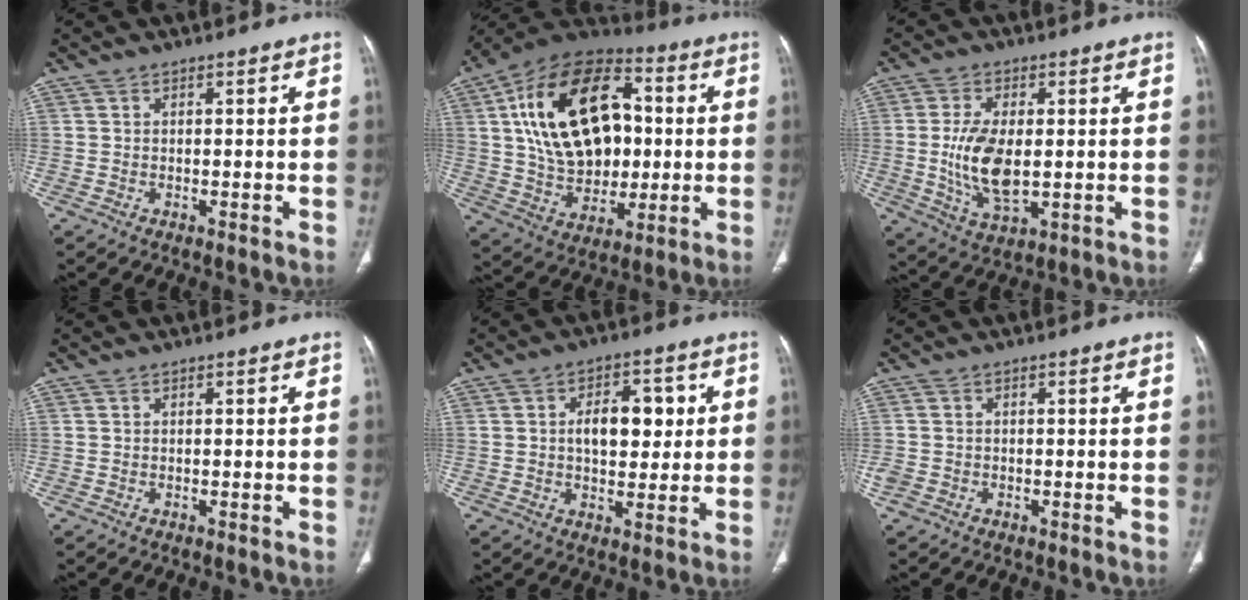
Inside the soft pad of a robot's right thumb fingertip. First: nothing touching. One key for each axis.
{"total": 25.6, "fx": 4.0, "fy": 16.4, "fz": 19.2, "tx": -0.296, "ty": 0.009, "tz": 0.070}
{"total": 11.1, "fx": -0.3, "fy": 5.6, "fz": 9.5, "tx": -0.188, "ty": -0.014, "tz": 0.004}
{"total": 0.0}
{"total": 10.9, "fx": 1.8, "fy": 6.3, "fz": 8.7, "tx": -0.093, "ty": 0.007, "tz": 0.027}
{"total": 1.9, "fx": -0.8, "fy": 1.5, "fz": 0.8, "tx": -0.019, "ty": 0.005, "tz": -0.016}